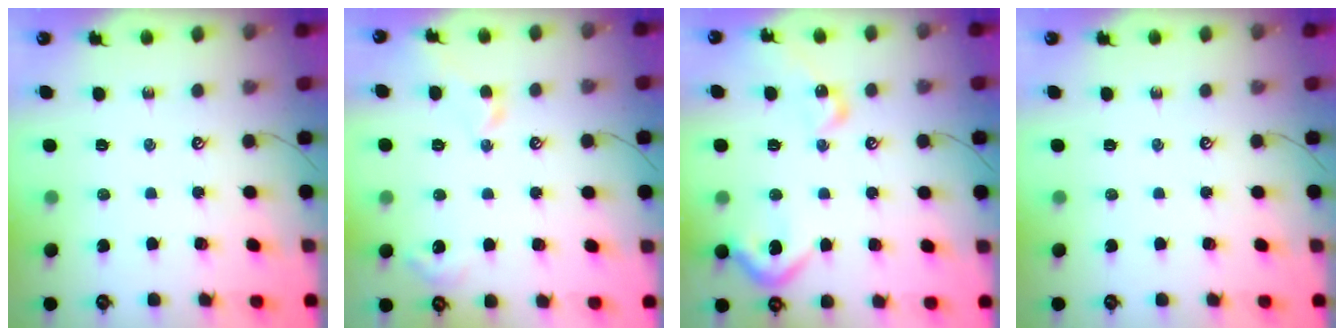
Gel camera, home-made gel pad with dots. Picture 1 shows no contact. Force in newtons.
{"total": 2.6, "press": 2.6, "slide": 0.6}
{"total": 11.8, "press": 11.7, "slide": 1.2}
{"total": 0.0}